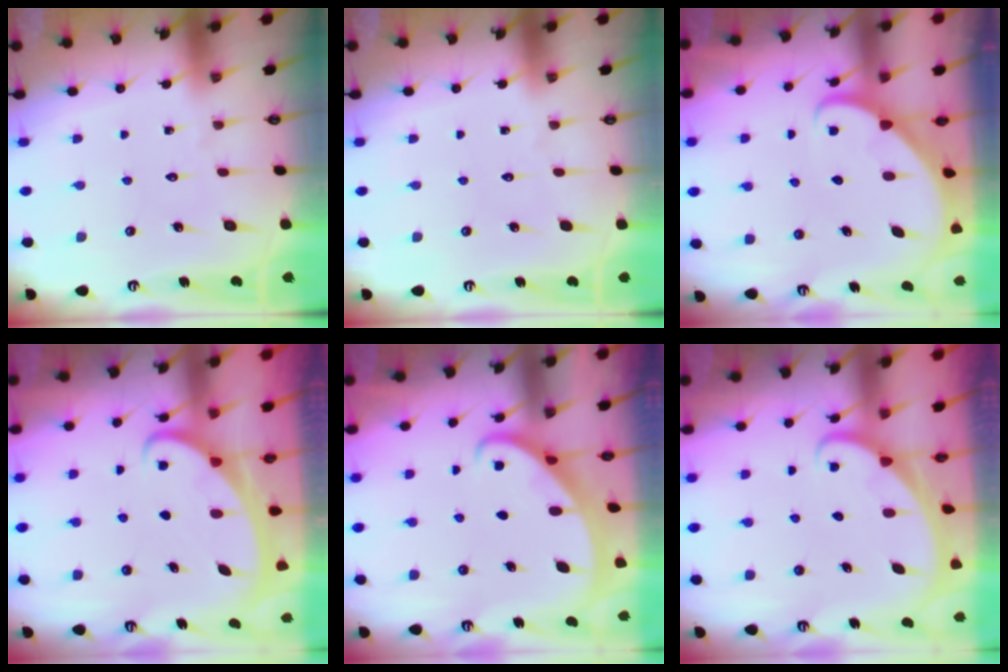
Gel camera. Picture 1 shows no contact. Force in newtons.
{"total": 0.0}
{"total": 2.6, "press": 2.6, "slide": 0.4}
{"total": 2.3, "press": 2.3, "slide": 0.3}
{"total": 2.4, "press": 2.4, "slide": 0.2}
{"total": 1.7, "press": 1.7, "slide": 0.1}